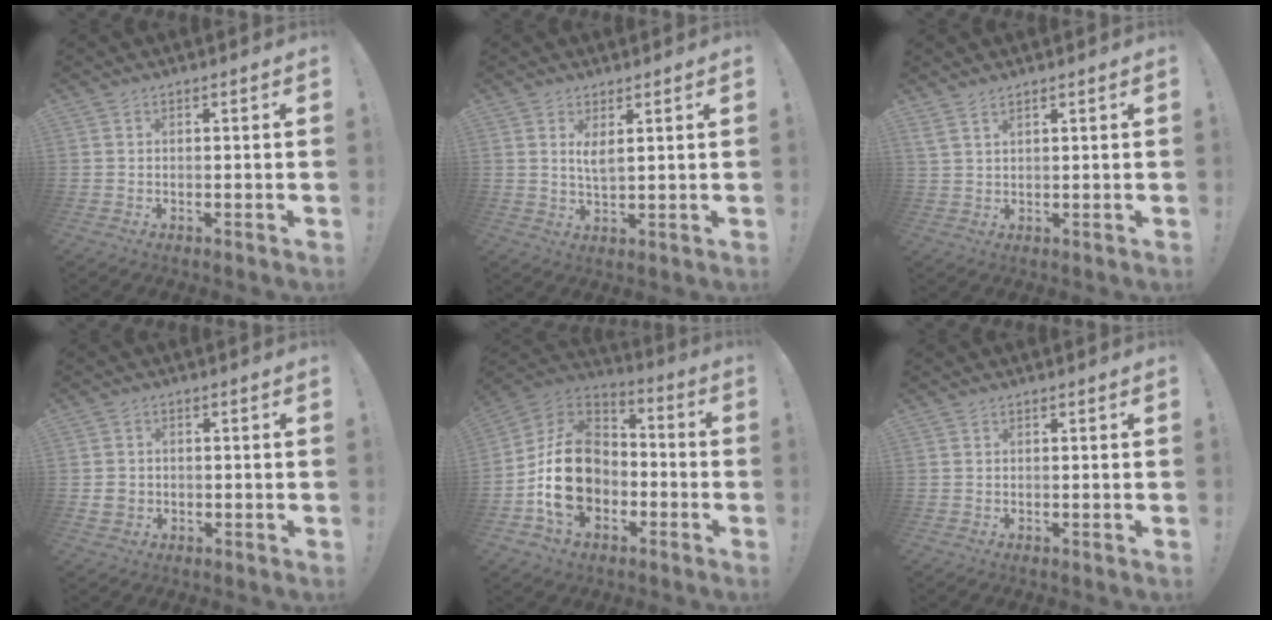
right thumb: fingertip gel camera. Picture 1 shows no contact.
{"total": 3.7, "force": [2.1, 0.9, 3.0], "torque": [-0.050, -0.013, 0.034]}
{"total": 2.8, "force": [2.3, 0.4, 1.6], "torque": [-0.038, -0.011, 0.044]}
{"total": 3.5, "force": [-0.1, 3.2, 1.3], "torque": [-0.016, 0.000, -0.003]}
{"total": 19.4, "force": [-4.1, 14.9, 11.8], "torque": [-0.196, 0.026, -0.057]}
{"total": 0.0}